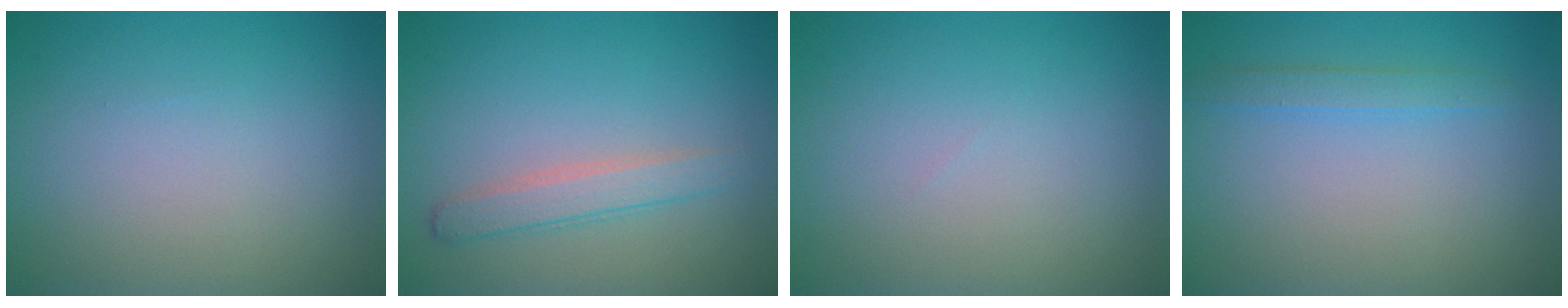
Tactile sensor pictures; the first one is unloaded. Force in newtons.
{"total": 2.2, "press": 2.2, "slide": 0.1}
{"total": 0.0}
{"total": 1.5, "press": 1.5, "slide": 0.2}